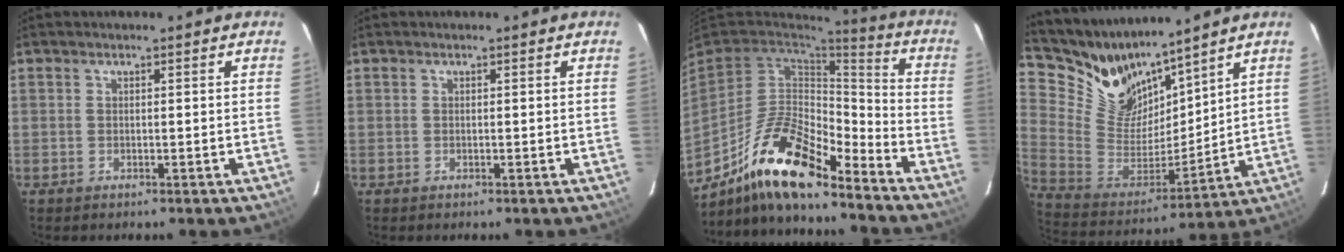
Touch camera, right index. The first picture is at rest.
{"total": 0.0}
{"total": 17.9, "force": [-12.6, 5.3, 11.7], "torque": [-0.232, -0.006, -0.236]}
{"total": 14.3, "force": [12.6, 5.6, 3.8], "torque": [-0.109, -0.025, 0.256]}